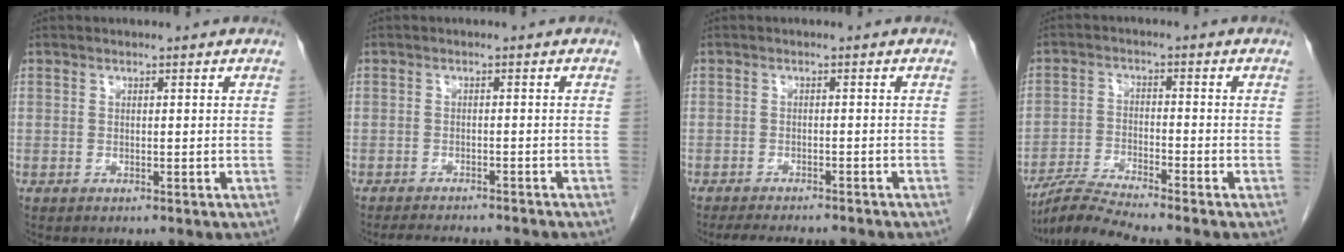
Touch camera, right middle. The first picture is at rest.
{"total": 8.2, "force": [-7.5, 1.3, 2.9], "torque": [-0.043, -0.009, -0.098]}
{"total": 9.2, "force": [-8.3, 1.5, 3.8], "torque": [-0.054, -0.013, -0.108]}
{"total": 6.5, "force": [-5.9, -1.7, 2.1], "torque": [-0.048, -0.021, -0.114]}